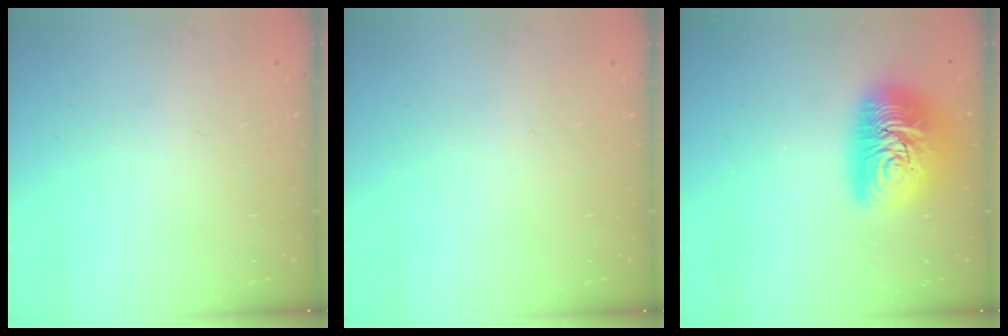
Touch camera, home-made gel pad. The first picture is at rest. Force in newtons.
{"total": 0.0}
{"total": 15.7, "press": 15.7, "slide": 1.1}